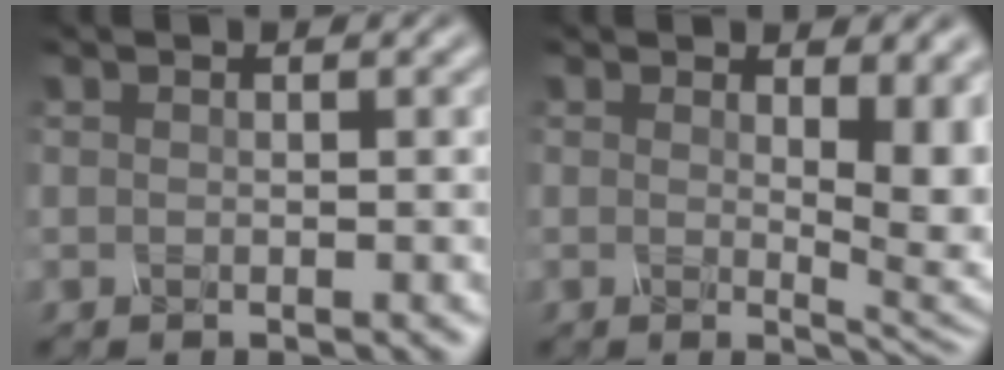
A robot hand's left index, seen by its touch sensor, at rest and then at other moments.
{"total": 6.2, "force": [1.2, 2.1, 5.7], "torque": [-0.063, -0.011, 0.024]}